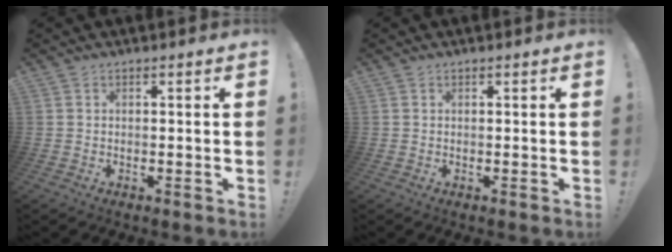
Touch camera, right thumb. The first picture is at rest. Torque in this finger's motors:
{"motor_torque": [-0.08, 0.06, -0.04, -0.07, 0.01]}